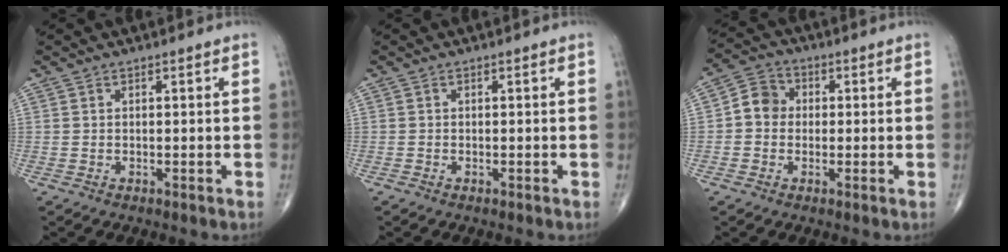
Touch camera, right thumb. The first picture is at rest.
{"total": 0.0}
{"total": 5.6, "force": [-0.2, 5.0, 2.6], "torque": [-0.027, 0.017, -0.017]}